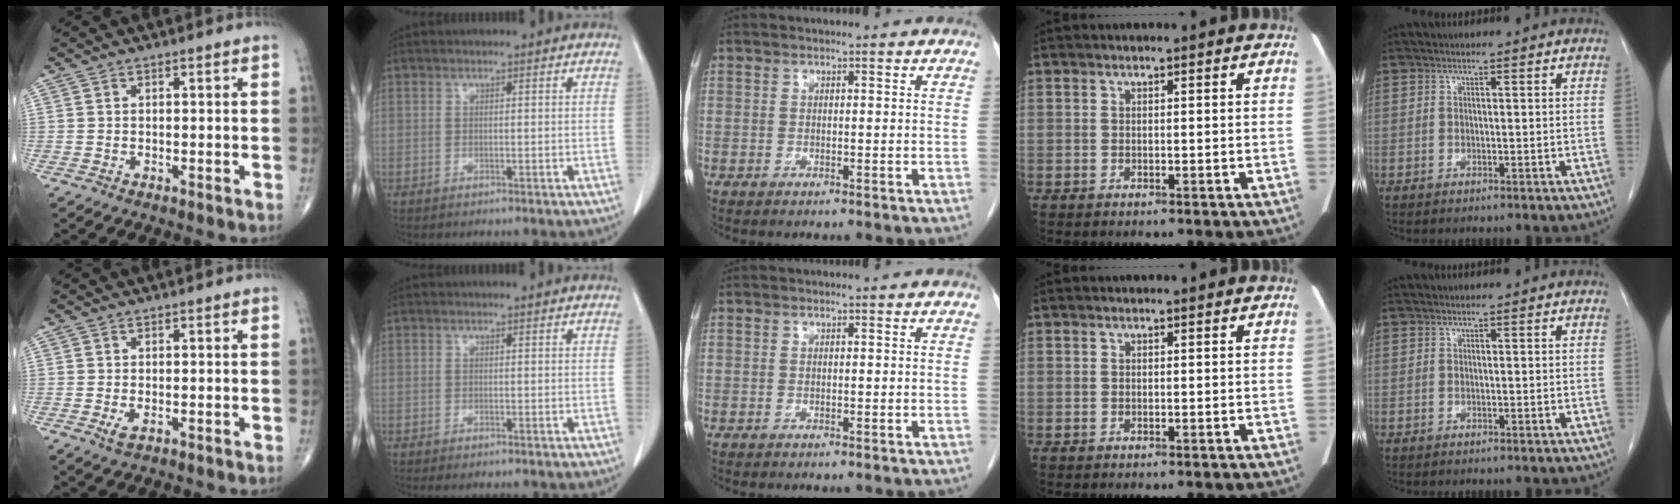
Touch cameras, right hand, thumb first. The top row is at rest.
{"thumb": {"total": 1.5, "force": [-0.4, 0.7, 1.3], "torque": [-0.026, -0.004, -0.005]}, "index": {"total": 1.0, "force": [-0.8, 0.3, 0.5], "torque": [-0.009, -0.002, -0.008]}}